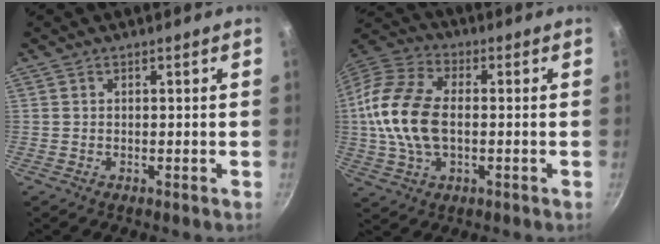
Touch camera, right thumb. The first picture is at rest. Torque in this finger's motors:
{"motor_torque": [-0.60, 1.31, 1.82, -0.25, 0.40]}